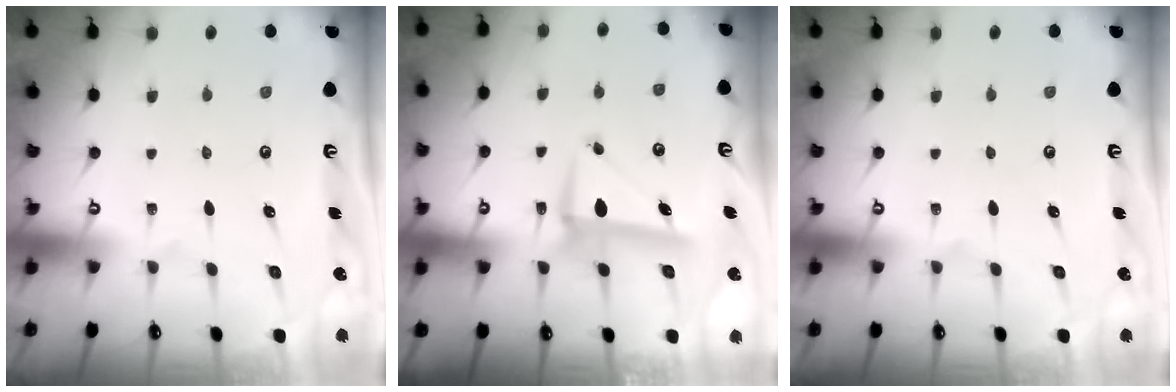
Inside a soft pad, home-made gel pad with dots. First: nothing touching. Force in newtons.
{"total": 7.2, "press": 7.1, "slide": 1.4}
{"total": 0.0}